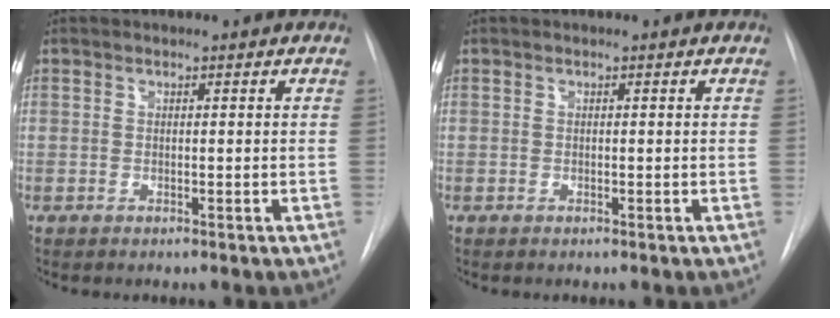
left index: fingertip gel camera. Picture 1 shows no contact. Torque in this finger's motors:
{"motor_torque": [-0.24, 0.07, -0.01, 0.00]}